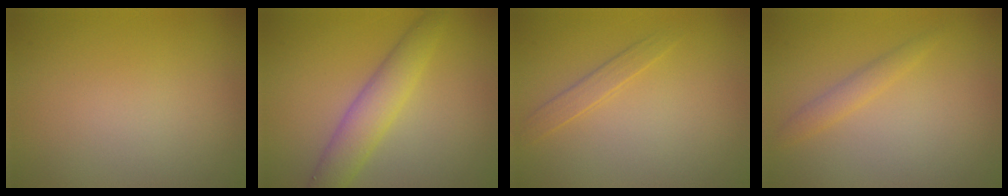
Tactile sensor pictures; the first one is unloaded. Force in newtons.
{"total": 4.1, "press": 4.1, "slide": 0.1}
{"total": 1.3, "press": 1.3, "slide": 0.0}
{"total": 1.5, "press": 1.5, "slide": 0.1}